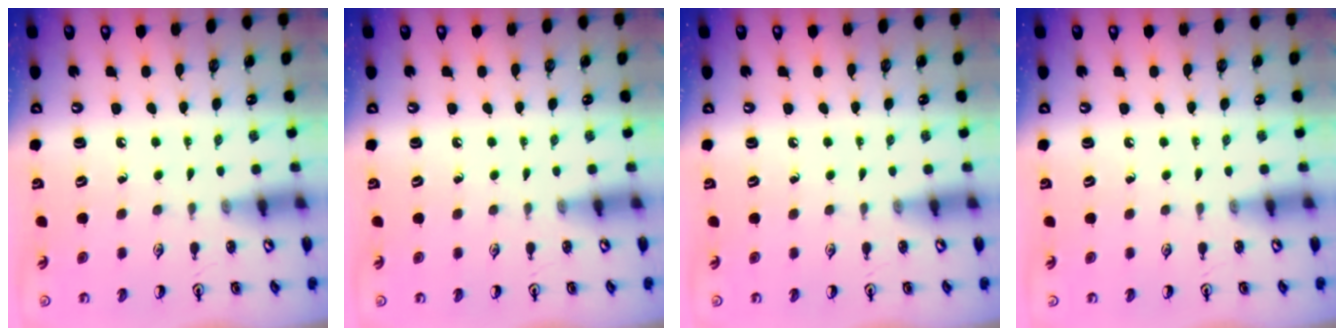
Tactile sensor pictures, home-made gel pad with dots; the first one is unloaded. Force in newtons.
{"total": 0.0}
{"total": 0.0}
{"total": 0.0}